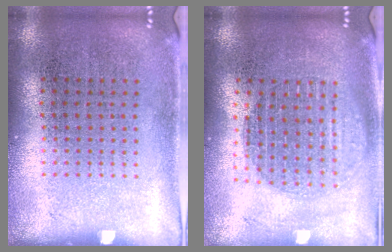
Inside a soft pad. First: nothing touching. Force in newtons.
{"total": 1.7, "press": 1.5, "slide": 0.9}